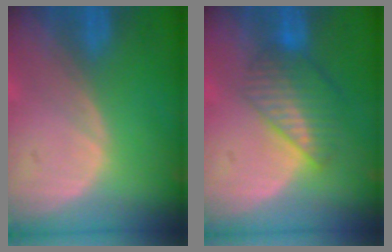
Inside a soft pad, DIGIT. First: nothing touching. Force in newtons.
{"total": 7.0, "press": 6.0, "slide": 3.5}